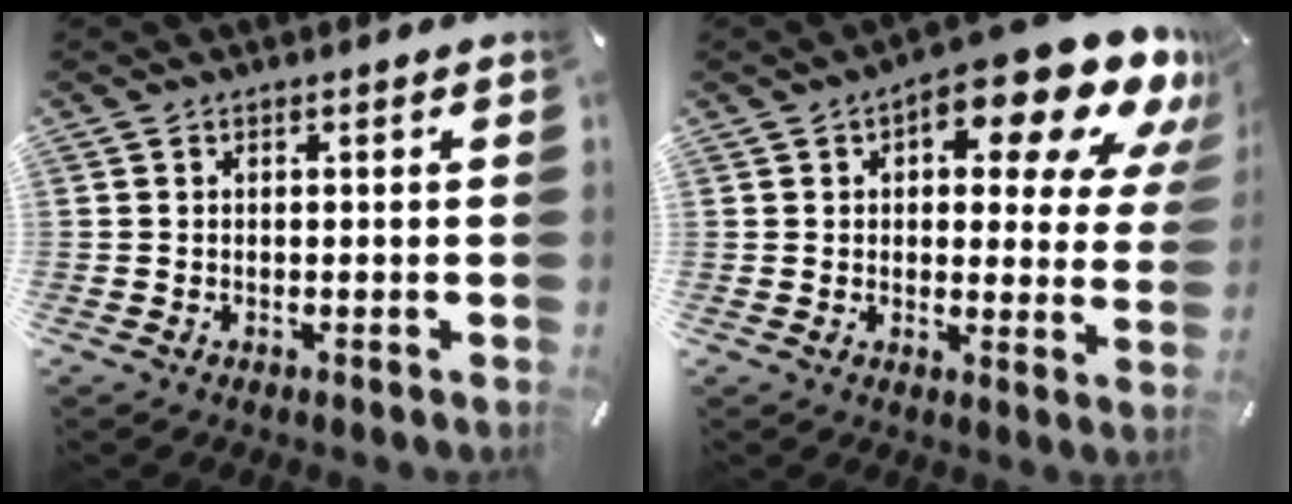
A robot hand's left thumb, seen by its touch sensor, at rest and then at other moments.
{"total": 17.4, "force": [10.2, 7.0, 12.2], "torque": [-0.159, -0.071, 0.163]}